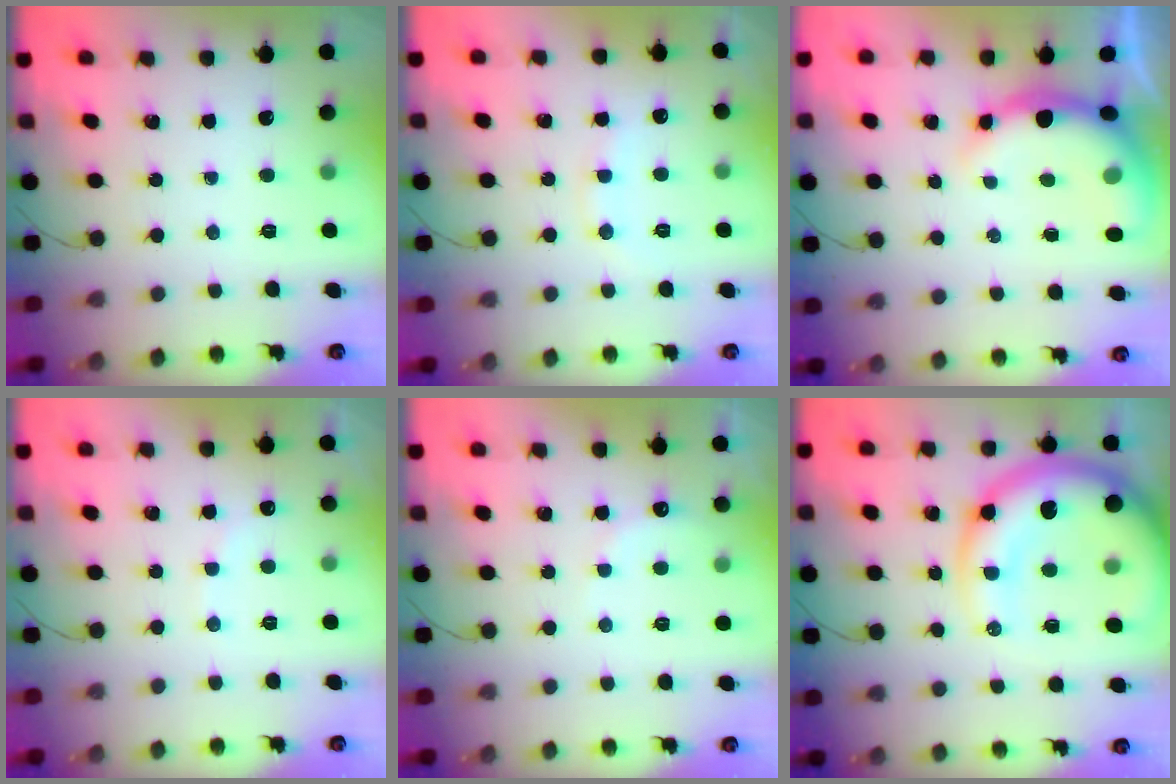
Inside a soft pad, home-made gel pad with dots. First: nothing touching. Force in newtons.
{"total": 8.4, "press": 8.3, "slide": 1.2}
{"total": 9.5, "press": 9.3, "slide": 1.8}
{"total": 6.0, "press": 5.9, "slide": 1.1}
{"total": 7.7, "press": 7.6, "slide": 1.3}
{"total": 20.8, "press": 20.2, "slide": 5.0}